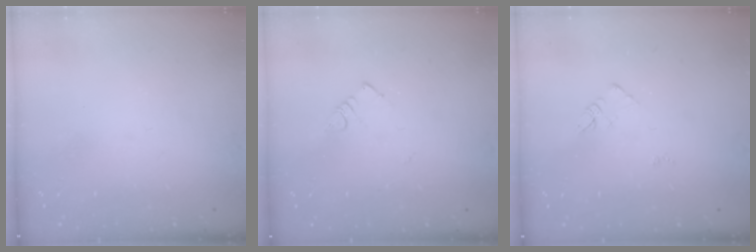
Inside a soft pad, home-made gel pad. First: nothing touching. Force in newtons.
{"total": 3.0, "press": 2.9, "slide": 0.4}
{"total": 3.8, "press": 3.8, "slide": 0.4}